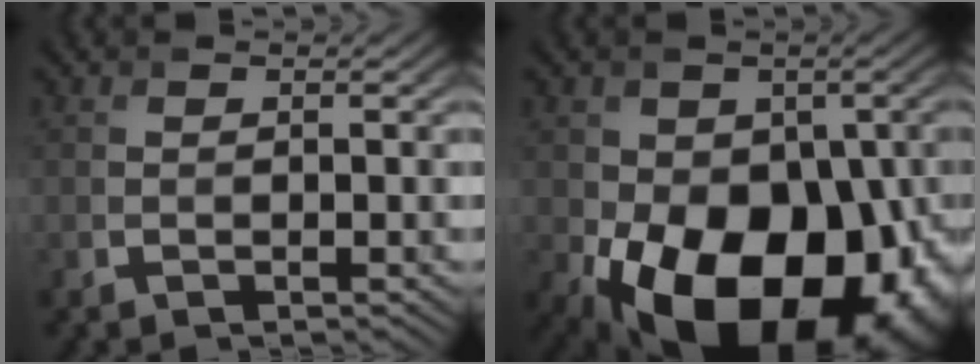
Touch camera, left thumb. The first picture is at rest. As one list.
[{"total": 19.2, "force": [-7.0, 12.3, 12.9], "torque": [-0.189, -0.050, -0.093]}]